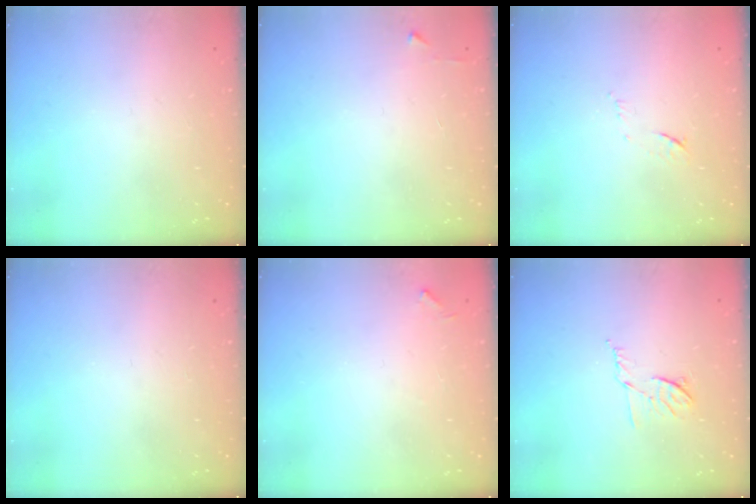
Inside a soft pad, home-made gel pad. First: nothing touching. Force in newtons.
{"total": 2.4, "press": 2.4, "slide": 0.3}
{"total": 6.2, "press": 6.2, "slide": 0.9}
{"total": 0.0}
{"total": 6.0, "press": 6.0, "slide": 0.3}
{"total": 6.5, "press": 6.4, "slide": 1.0}